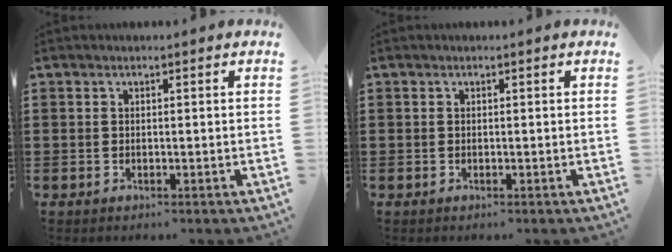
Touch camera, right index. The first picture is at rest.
{"total": 0.0}